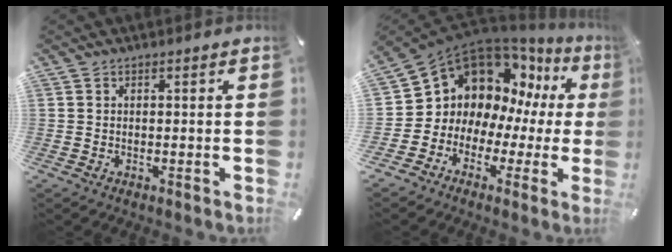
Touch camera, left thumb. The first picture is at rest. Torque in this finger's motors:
{"motor_torque": [1.92, 3.09, 1.29, 1.15, 0.19]}